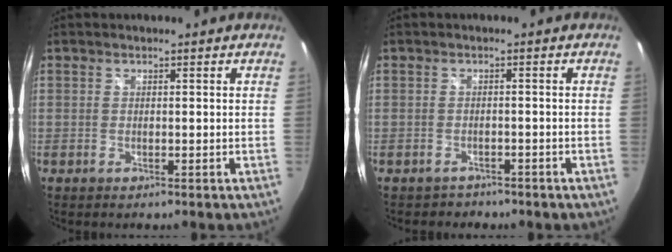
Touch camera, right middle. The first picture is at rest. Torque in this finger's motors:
{"motor_torque": [-0.21, -0.19, -0.06, -0.01]}